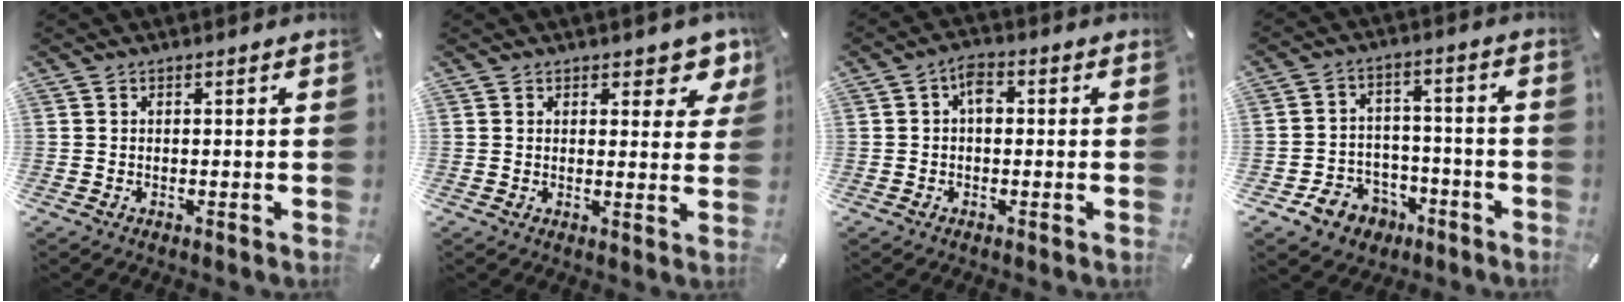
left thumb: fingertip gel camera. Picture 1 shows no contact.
{"total": 5.8, "force": [4.0, 3.1, 2.7], "torque": [-0.017, -0.024, 0.065]}
{"total": 4.3, "force": [0.1, 2.6, 3.4], "torque": [-0.060, 0.010, -0.001]}
{"total": 8.2, "force": [-4.1, 6.9, 1.8], "torque": [-0.029, 0.034, -0.072]}